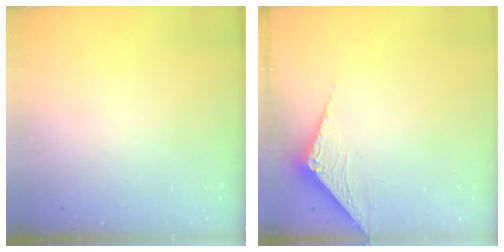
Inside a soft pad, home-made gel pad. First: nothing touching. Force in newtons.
{"total": 3.3, "press": 3.3, "slide": 0.2}